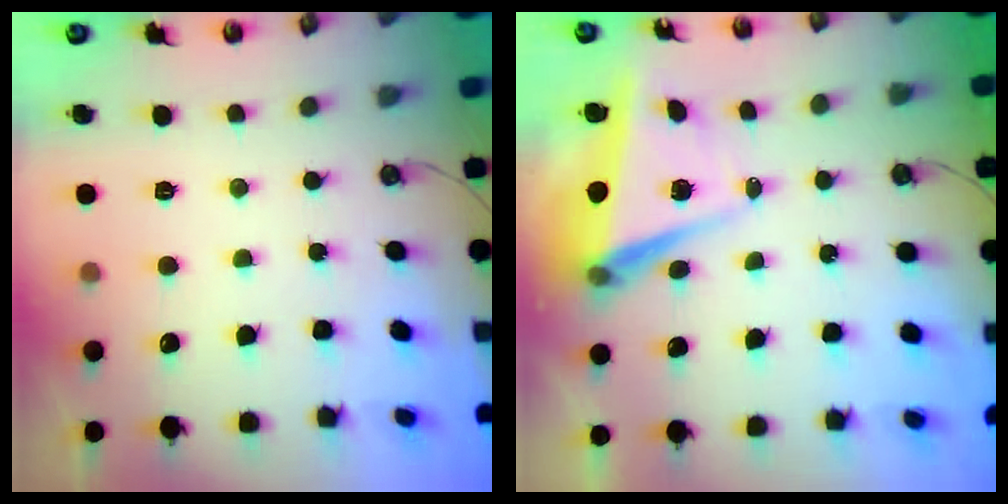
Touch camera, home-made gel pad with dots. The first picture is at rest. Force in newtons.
{"total": 6.0, "press": 5.5, "slide": 2.5}